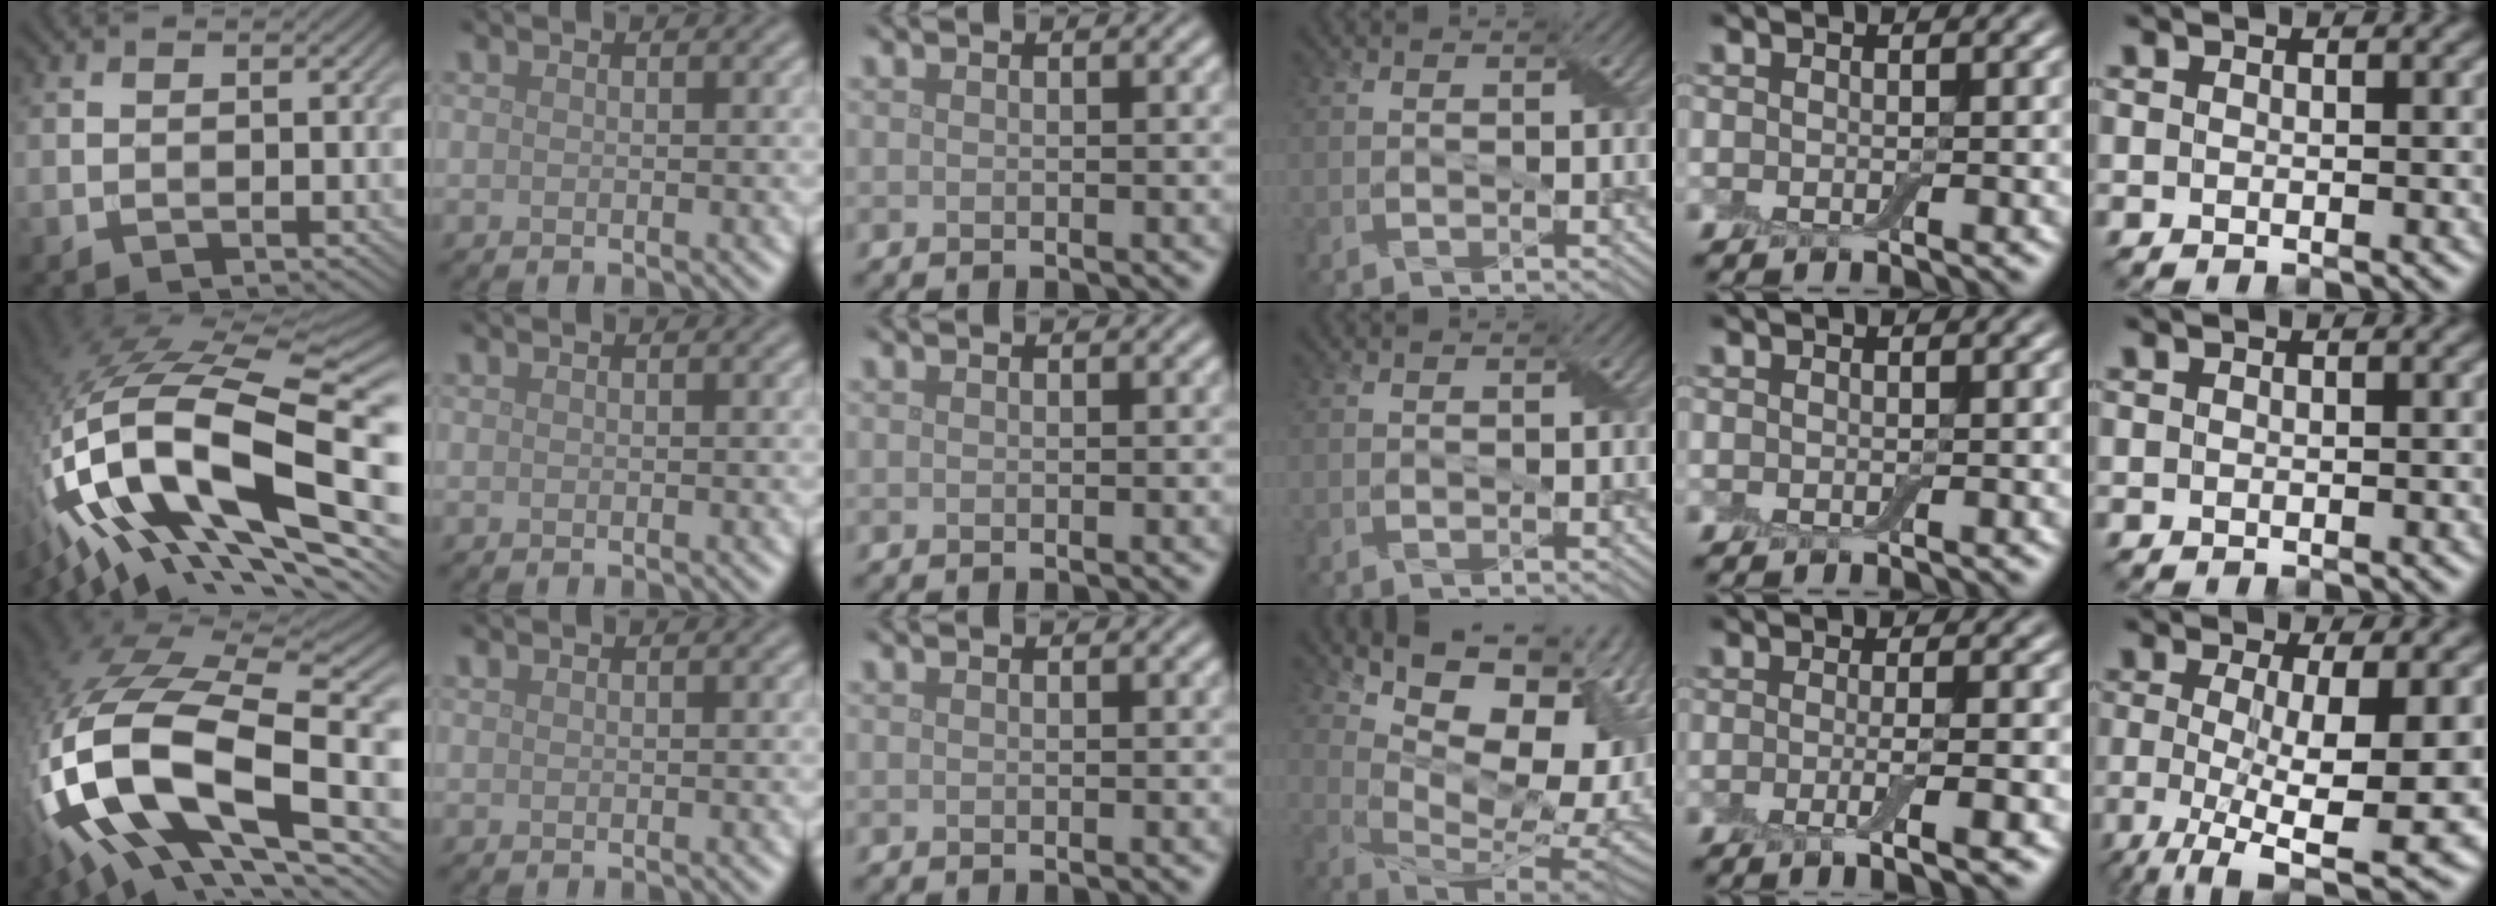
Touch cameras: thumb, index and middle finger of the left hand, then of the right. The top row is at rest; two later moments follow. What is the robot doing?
{"motion": "wrap", "object": "adhesive wrap"}